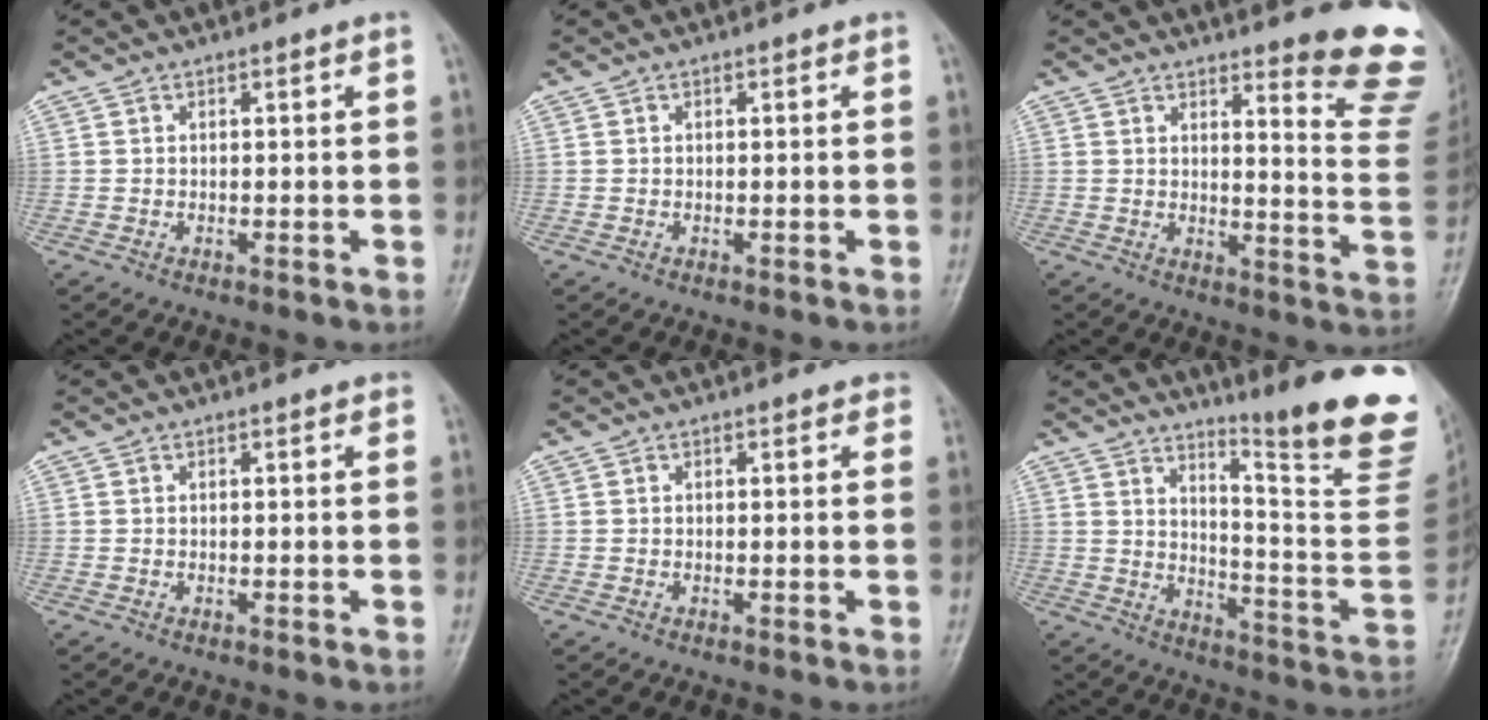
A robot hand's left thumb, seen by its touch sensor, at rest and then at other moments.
{"total": 0.0}
{"total": 13.4, "force": [11.1, 1.6, 7.4], "torque": [-0.062, -0.119, 0.118]}
{"total": 0.5, "force": [0.3, 0.2, 0.4], "torque": [-0.007, 0.000, 0.000]}
{"total": 1.0, "force": [0.7, 0.6, 0.5], "torque": [0.000, -0.001, 0.001]}
{"total": 22.2, "force": [15.4, 2.6, 15.8], "torque": [-0.190, -0.133, 0.207]}